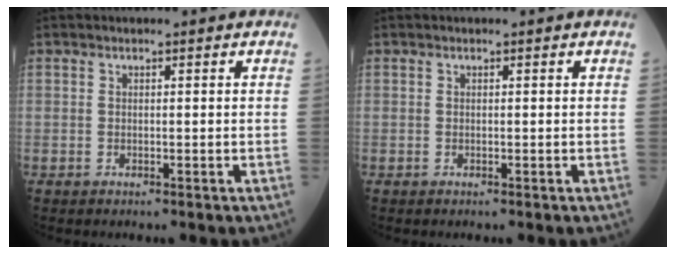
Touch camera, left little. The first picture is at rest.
{"total": 0.0}